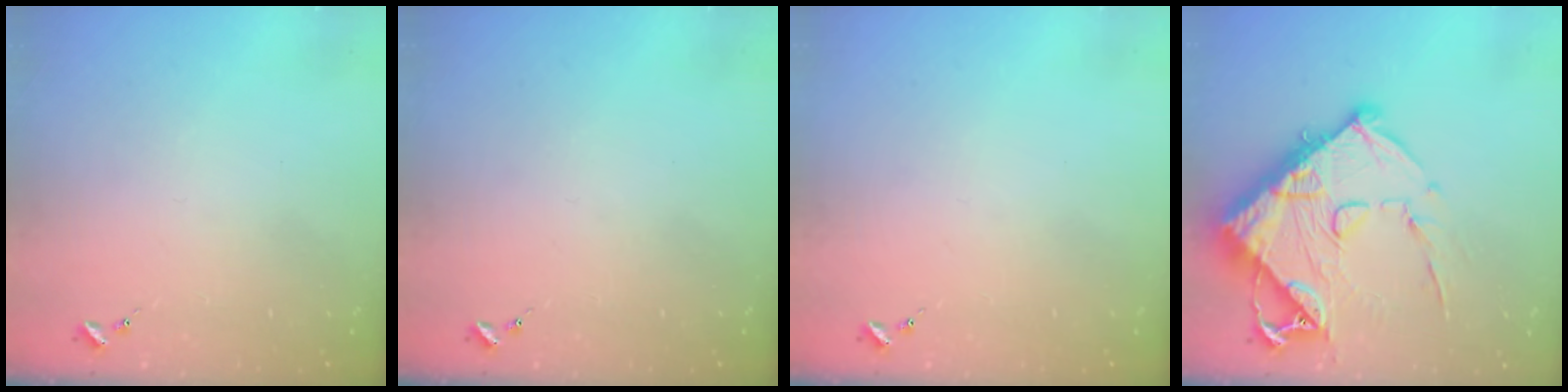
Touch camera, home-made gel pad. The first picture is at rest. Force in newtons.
{"total": 0.0}
{"total": 0.0}
{"total": 17.9, "press": 17.8, "slide": 2.0}